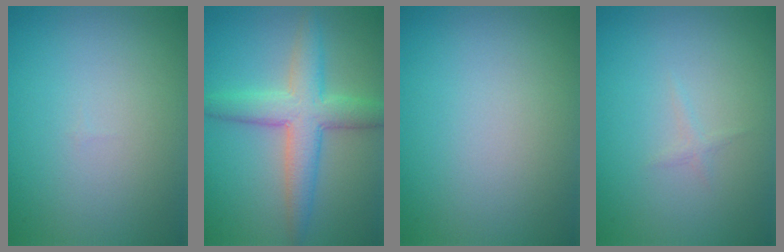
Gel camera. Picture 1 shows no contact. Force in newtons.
{"total": 5.5, "press": 5.5, "slide": 0.2}
{"total": 0.0}
{"total": 0.5, "press": 0.5, "slide": 0.0}